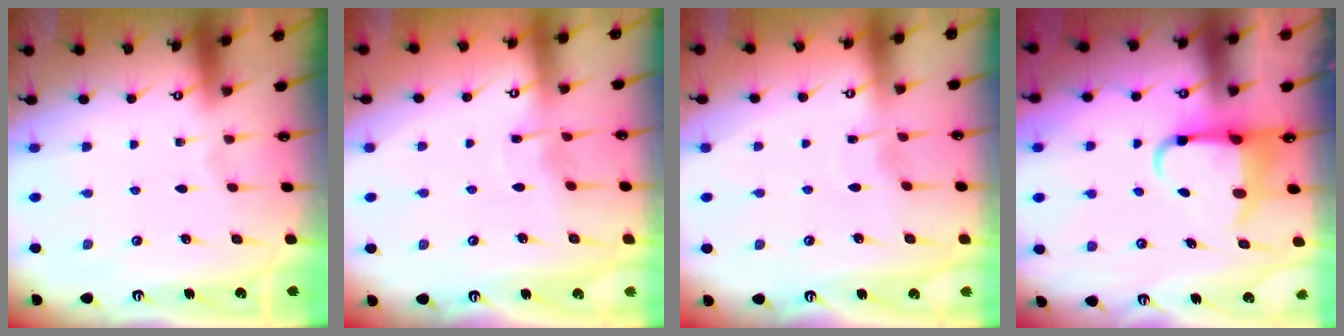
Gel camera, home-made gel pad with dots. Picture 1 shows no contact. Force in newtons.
{"total": 2.9, "press": 2.9, "slide": 0.4}
{"total": 2.3, "press": 2.3, "slide": 0.3}
{"total": 5.9, "press": 5.8, "slide": 1.1}